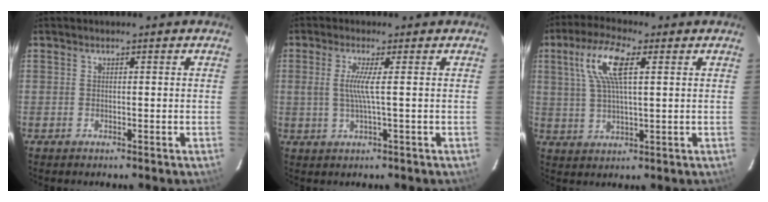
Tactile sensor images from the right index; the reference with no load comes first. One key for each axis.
{"total": 3.8, "fx": 0.4, "fy": -0.6, "fz": 3.7, "tx": -0.071, "ty": 0.000, "tz": 0.010}
{"total": 9.7, "fx": 3.3, "fy": 2.8, "fz": 8.7, "tx": -0.172, "ty": 0.017, "tz": 0.063}